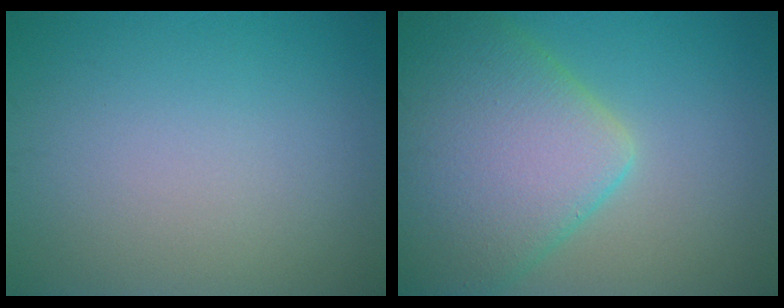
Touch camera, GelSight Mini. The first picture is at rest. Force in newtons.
{"total": 10.4, "press": 10.4, "slide": 0.6}